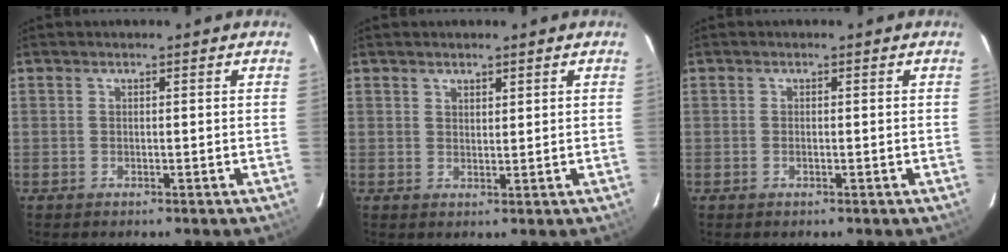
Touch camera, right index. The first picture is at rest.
{"total": 1.7, "force": [1.4, 0.9, 0.6], "torque": [-0.006, 0.002, 0.023]}
{"total": 0.5, "force": [-0.2, 0.2, 0.5], "torque": [-0.010, 0.002, -0.004]}